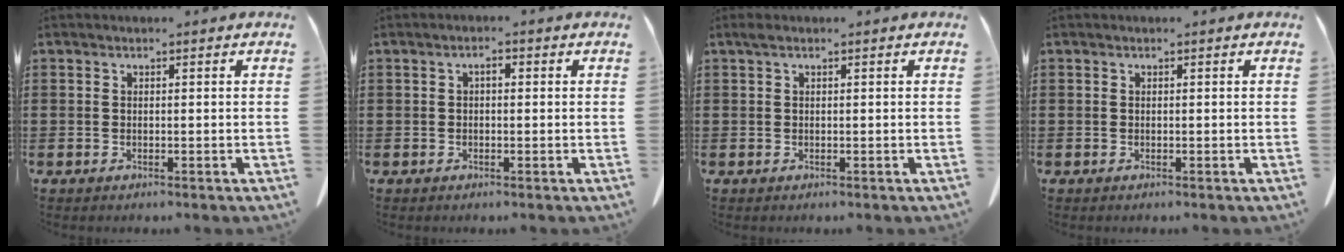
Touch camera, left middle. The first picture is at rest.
{"total": 1.6, "force": [-0.2, 0.7, 1.4], "torque": [-0.030, 0.002, -0.004]}
{"total": 0.7, "force": [0.3, 0.1, 0.6], "torque": [-0.014, 0.001, 0.005]}
{"total": 0.0}